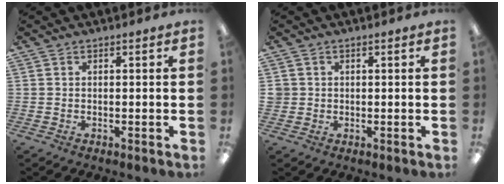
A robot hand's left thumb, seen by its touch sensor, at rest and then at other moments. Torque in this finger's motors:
{"motor_torque": [0.06, 0.23, 0.09, -0.34, -0.01]}